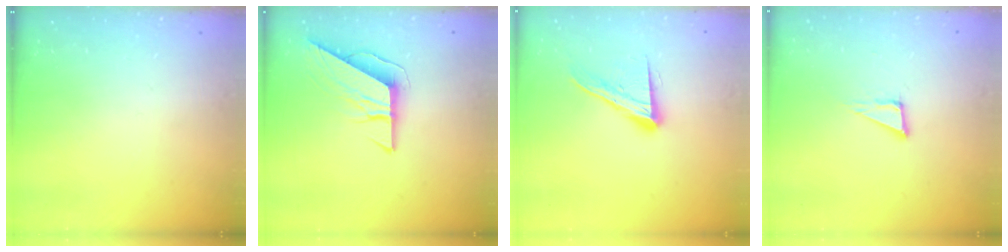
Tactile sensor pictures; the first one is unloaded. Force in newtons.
{"total": 8.3, "press": 8.3, "slide": 0.2}
{"total": 14.2, "press": 14.1, "slide": 1.1}
{"total": 5.9, "press": 5.8, "slide": 1.3}